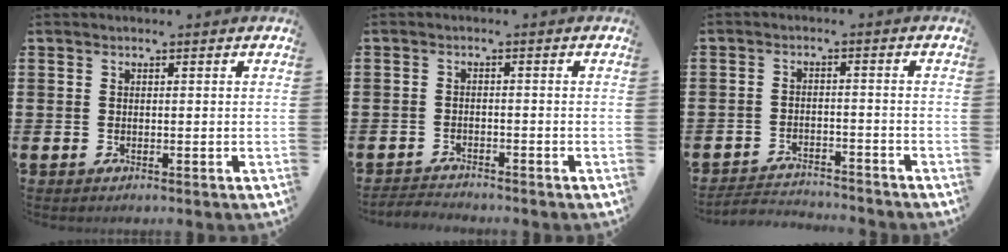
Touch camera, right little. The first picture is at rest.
{"total": 1.7, "force": [-1.7, 0.0, -0.1], "torque": [-0.002, 0.003, -0.037]}
{"total": 2.7, "force": [-2.7, 0.1, 0.0], "torque": [-0.006, 0.002, -0.060]}